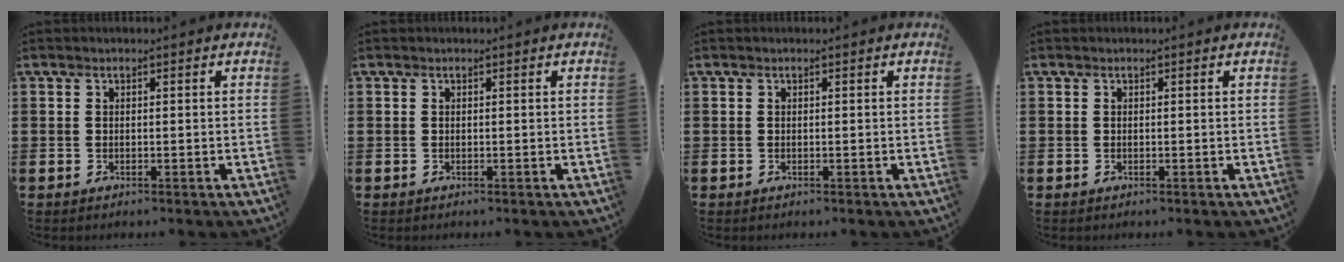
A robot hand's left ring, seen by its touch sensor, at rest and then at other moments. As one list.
[{"total": 0.0}, {"total": 0.0}, {"total": 0.0}]